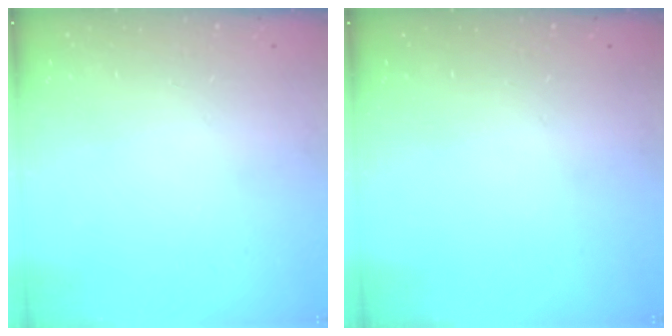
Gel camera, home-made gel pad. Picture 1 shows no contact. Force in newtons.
{"total": 0.0}